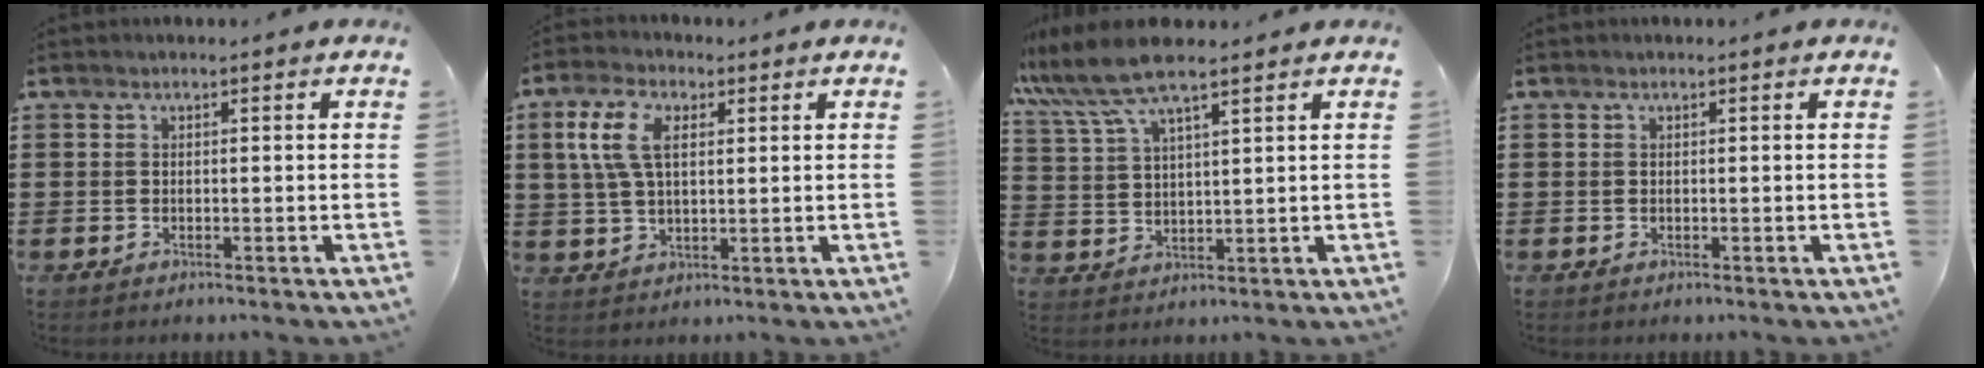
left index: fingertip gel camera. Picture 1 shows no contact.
{"total": 7.7, "force": [2.5, 4.1, 6.0], "torque": [-0.145, 0.010, 0.040]}
{"total": 8.1, "force": [6.3, 1.3, 4.8], "torque": [-0.122, -0.013, 0.113]}
{"total": 0.0}